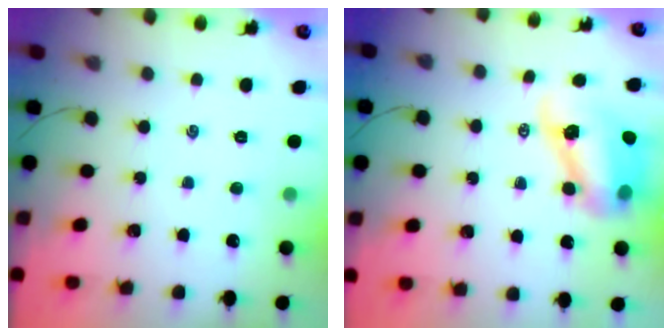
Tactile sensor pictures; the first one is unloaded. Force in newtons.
{"total": 9.5, "press": 9.0, "slide": 2.8}